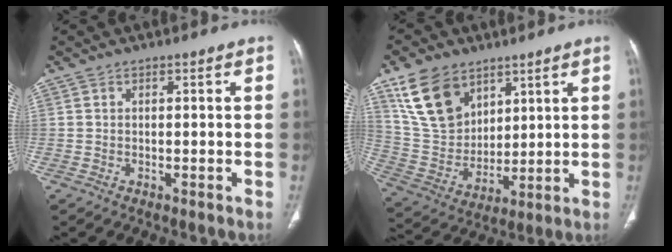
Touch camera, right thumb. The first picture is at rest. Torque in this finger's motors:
{"motor_torque": [-0.48, 3.52, 1.09, 1.37, 0.13]}